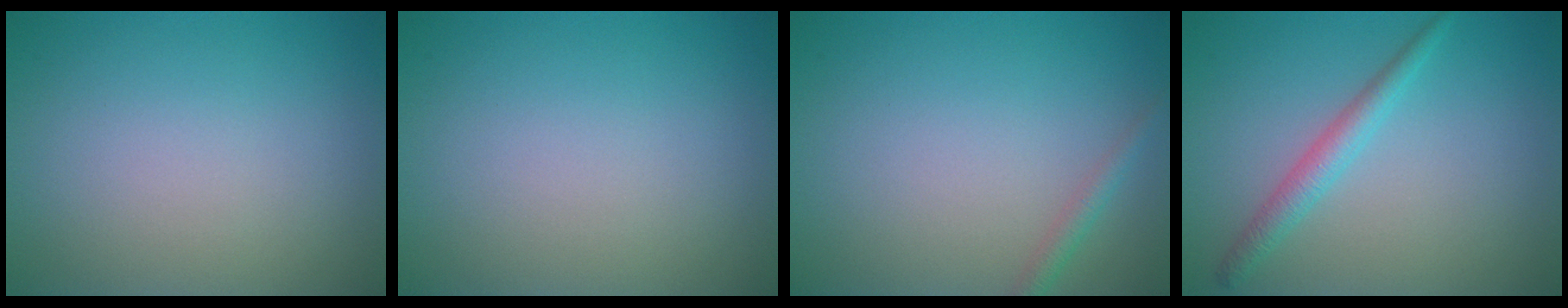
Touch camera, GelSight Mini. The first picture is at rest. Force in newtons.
{"total": 0.0}
{"total": 1.3, "press": 1.3, "slide": 0.1}
{"total": 2.2, "press": 2.2, "slide": 0.1}